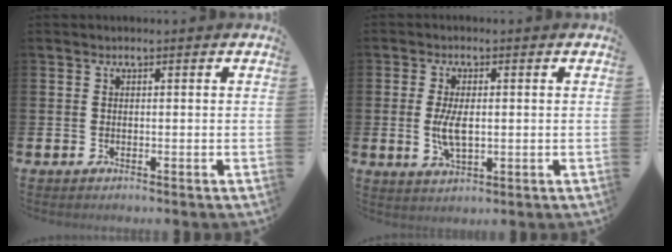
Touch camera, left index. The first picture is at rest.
{"total": 4.9, "force": [0.0, 2.3, 4.3], "torque": [-0.092, -0.002, -0.006]}